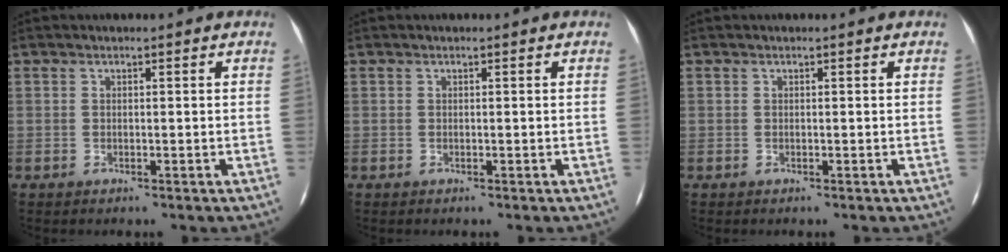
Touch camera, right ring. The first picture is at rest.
{"total": 0.0}
{"total": 0.0}